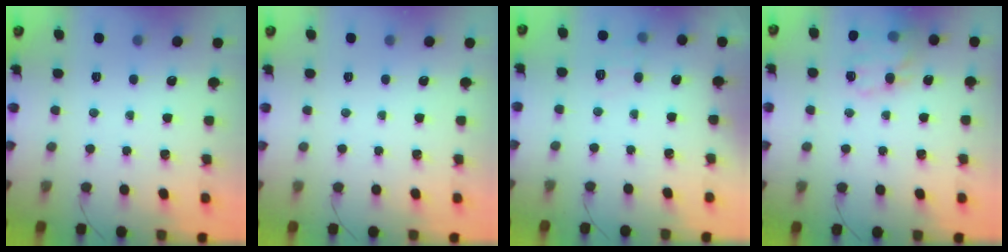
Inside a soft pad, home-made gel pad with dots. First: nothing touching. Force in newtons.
{"total": 0.0}
{"total": 7.6, "press": 7.4, "slide": 1.8}
{"total": 15.9, "press": 15.7, "slide": 2.5}